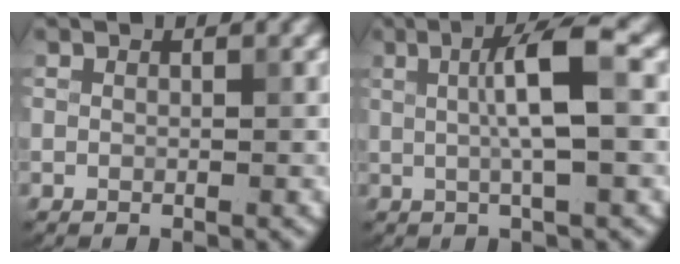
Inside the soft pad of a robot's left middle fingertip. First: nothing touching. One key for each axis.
{"total": 5.3, "fx": 0.8, "fy": 0.9, "fz": 5.2, "tx": -0.086, "ty": 0.009, "tz": 0.010}